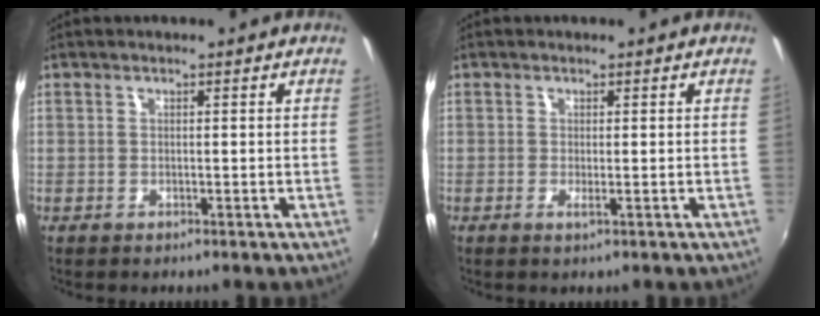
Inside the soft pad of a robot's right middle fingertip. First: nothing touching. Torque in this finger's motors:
{"motor_torque": [0.08, -0.81, -0.11, -0.01]}